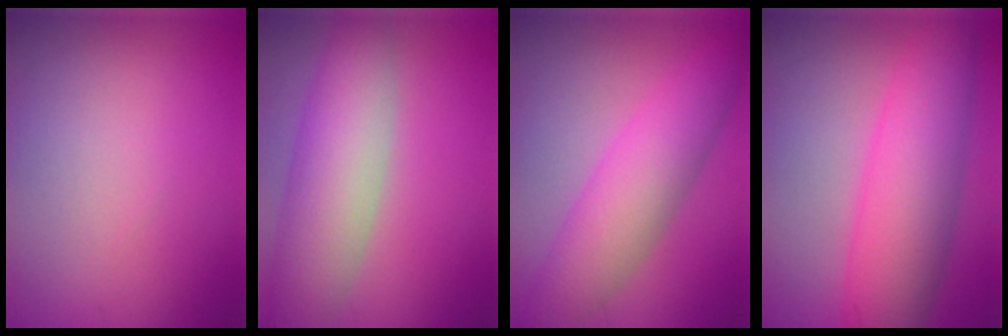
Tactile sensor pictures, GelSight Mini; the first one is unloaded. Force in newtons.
{"total": 7.5, "press": 7.5, "slide": 0.4}
{"total": 6.6, "press": 6.6, "slide": 0.4}
{"total": 8.6, "press": 8.6, "slide": 0.2}